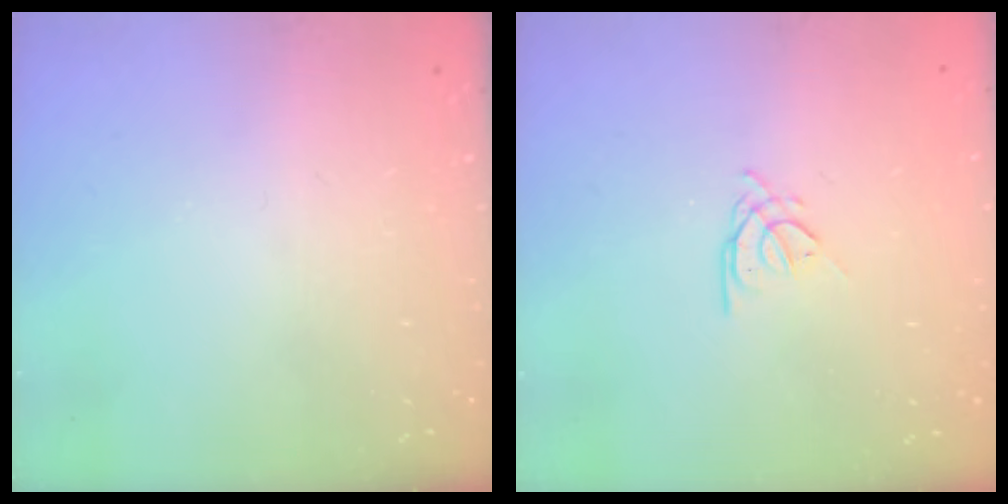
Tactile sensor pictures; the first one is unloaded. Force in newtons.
{"total": 1.9, "press": 1.9, "slide": 0.4}